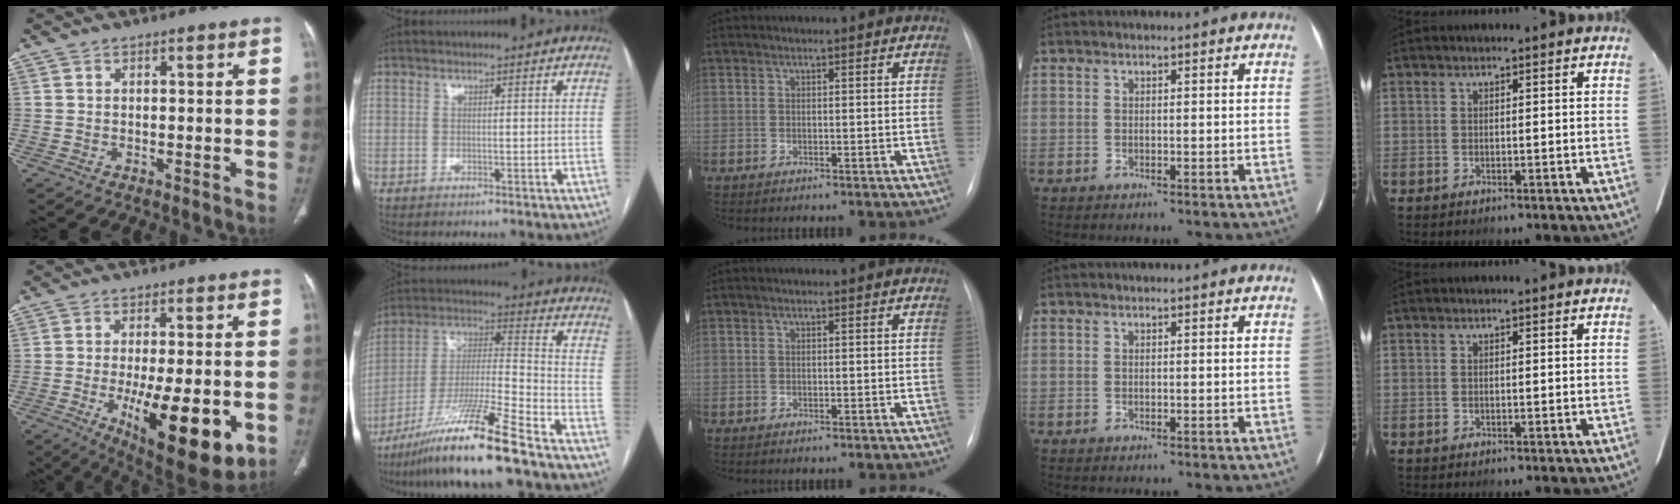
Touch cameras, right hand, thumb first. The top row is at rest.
{"thumb": {"total": 18.7, "force": [-5.0, 6.6, 16.8], "torque": [-0.231, -0.020, -0.056]}, "index": {"total": 16.9, "force": [-12.3, -0.7, 11.6], "torque": [-0.233, -0.025, -0.223]}}